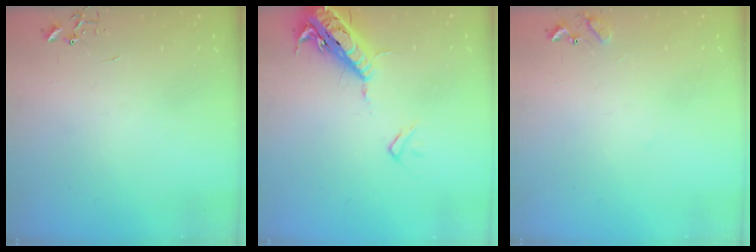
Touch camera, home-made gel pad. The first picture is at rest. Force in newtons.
{"total": 18.4, "press": 18.0, "slide": 4.0}
{"total": 8.4, "press": 8.4, "slide": 0.5}